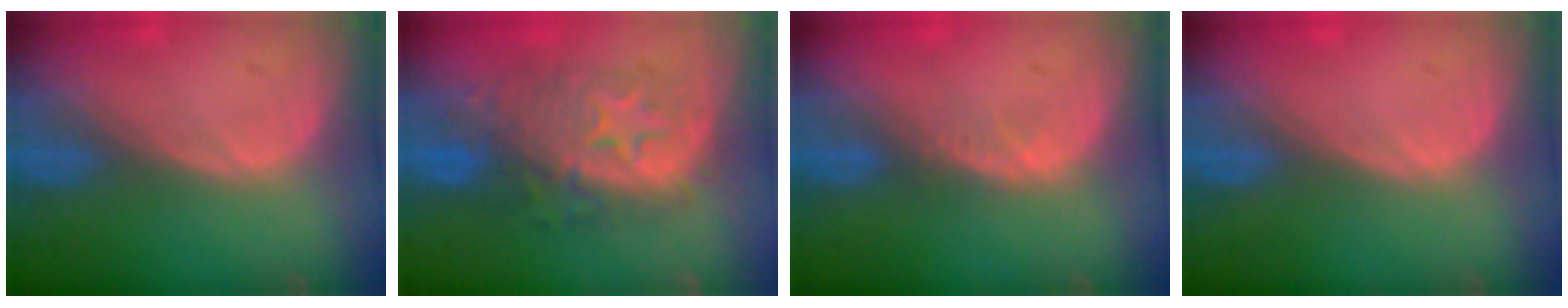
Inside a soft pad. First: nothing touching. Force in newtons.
{"total": 9.2, "press": 9.2, "slide": 0.4}
{"total": 1.5, "press": 1.5, "slide": 0.2}
{"total": 0.0}